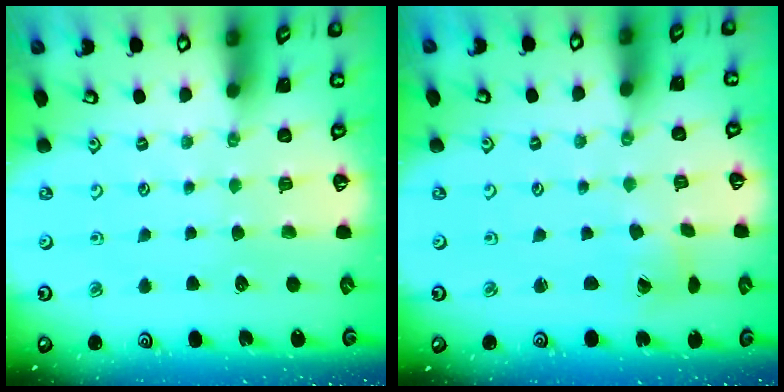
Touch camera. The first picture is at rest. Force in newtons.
{"total": 1.6, "press": 1.6, "slide": 0.1}